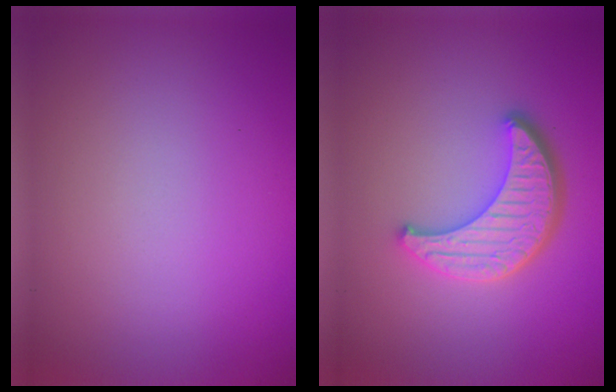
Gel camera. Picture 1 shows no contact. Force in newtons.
{"total": 4.5, "press": 3.8, "slide": 2.5}